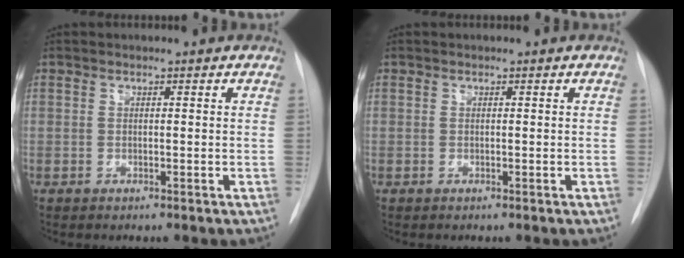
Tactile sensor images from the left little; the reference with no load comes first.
{"total": 0.0}